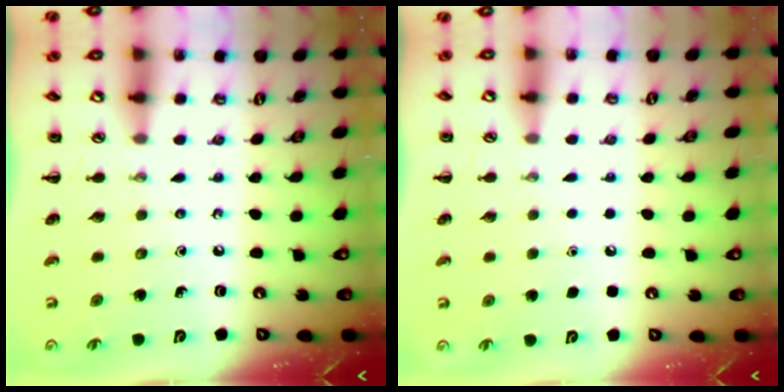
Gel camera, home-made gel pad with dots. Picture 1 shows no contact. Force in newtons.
{"total": 1.8, "press": 1.8, "slide": 0.1}